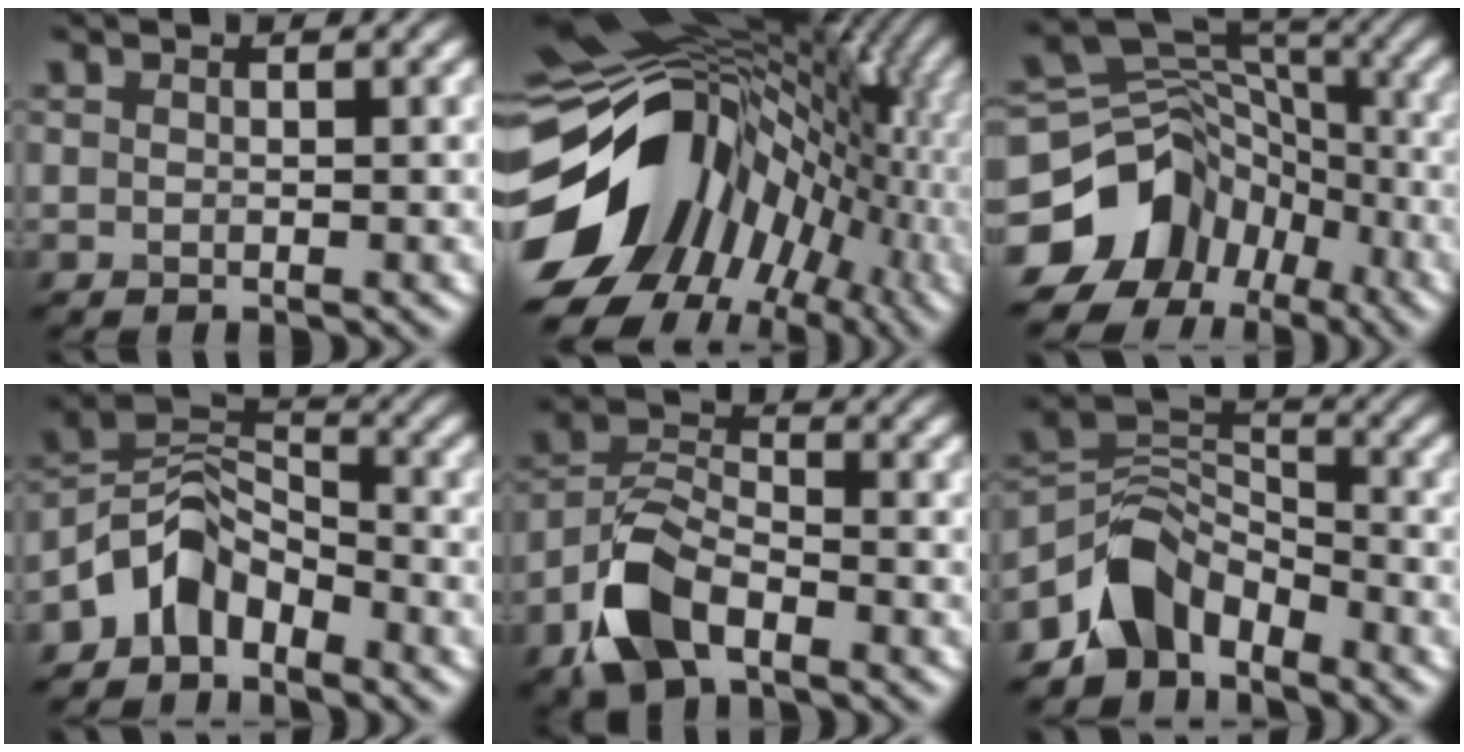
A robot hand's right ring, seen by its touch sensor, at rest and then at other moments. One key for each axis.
{"total": 18.8, "fx": -1.6, "fy": 13.9, "fz": 12.6, "tx": -0.194, "ty": -0.001, "tz": -0.019}
{"total": 11.3, "fx": -5.7, "fy": 8.9, "fz": 4.1, "tx": -0.084, "ty": 0.006, "tz": -0.096}
{"total": 5.1, "fx": -3.6, "fy": 2.8, "fz": 2.2, "tx": -0.029, "ty": 0.009, "tz": -0.081}
{"total": 6.6, "fx": -3.8, "fy": 3.5, "fz": 4.1, "tx": -0.083, "ty": 0.000, "tz": -0.085}
{"total": 5.4, "fx": -3.9, "fy": 3.3, "fz": 1.9, "tx": -0.021, "ty": 0.006, "tz": -0.080}